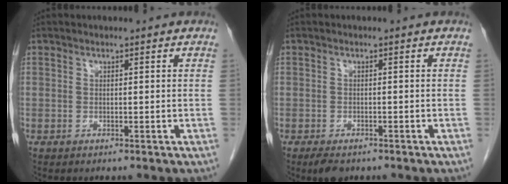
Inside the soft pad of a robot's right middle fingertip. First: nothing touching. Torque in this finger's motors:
{"motor_torque": [0.34, -0.08, 0.00, 0.01]}